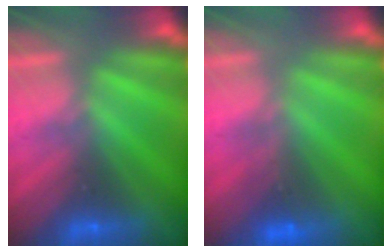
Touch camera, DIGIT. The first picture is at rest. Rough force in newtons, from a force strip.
{"total": 1.2}